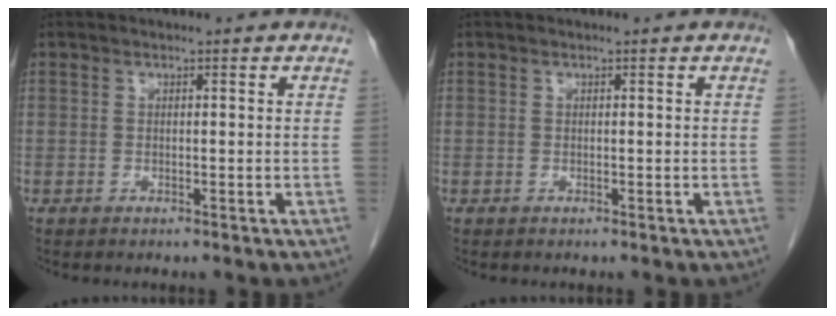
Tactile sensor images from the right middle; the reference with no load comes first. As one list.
[{"total": 0.0}]